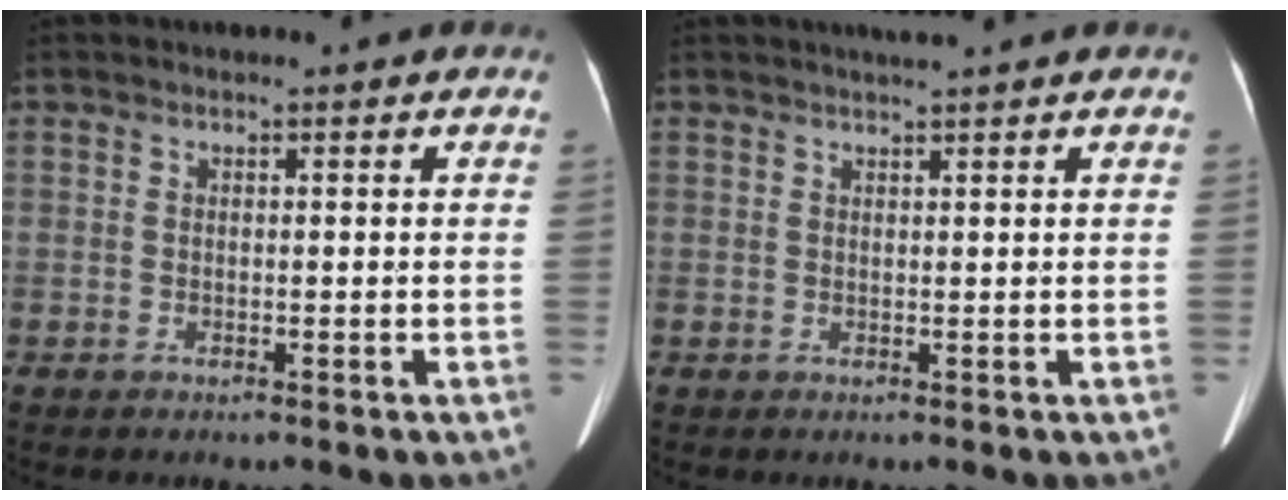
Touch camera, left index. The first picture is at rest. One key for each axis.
{"total": 2.5, "fx": 2.2, "fy": -0.4, "fz": 1.1, "tx": -0.013, "ty": 0.014, "tz": 0.036}